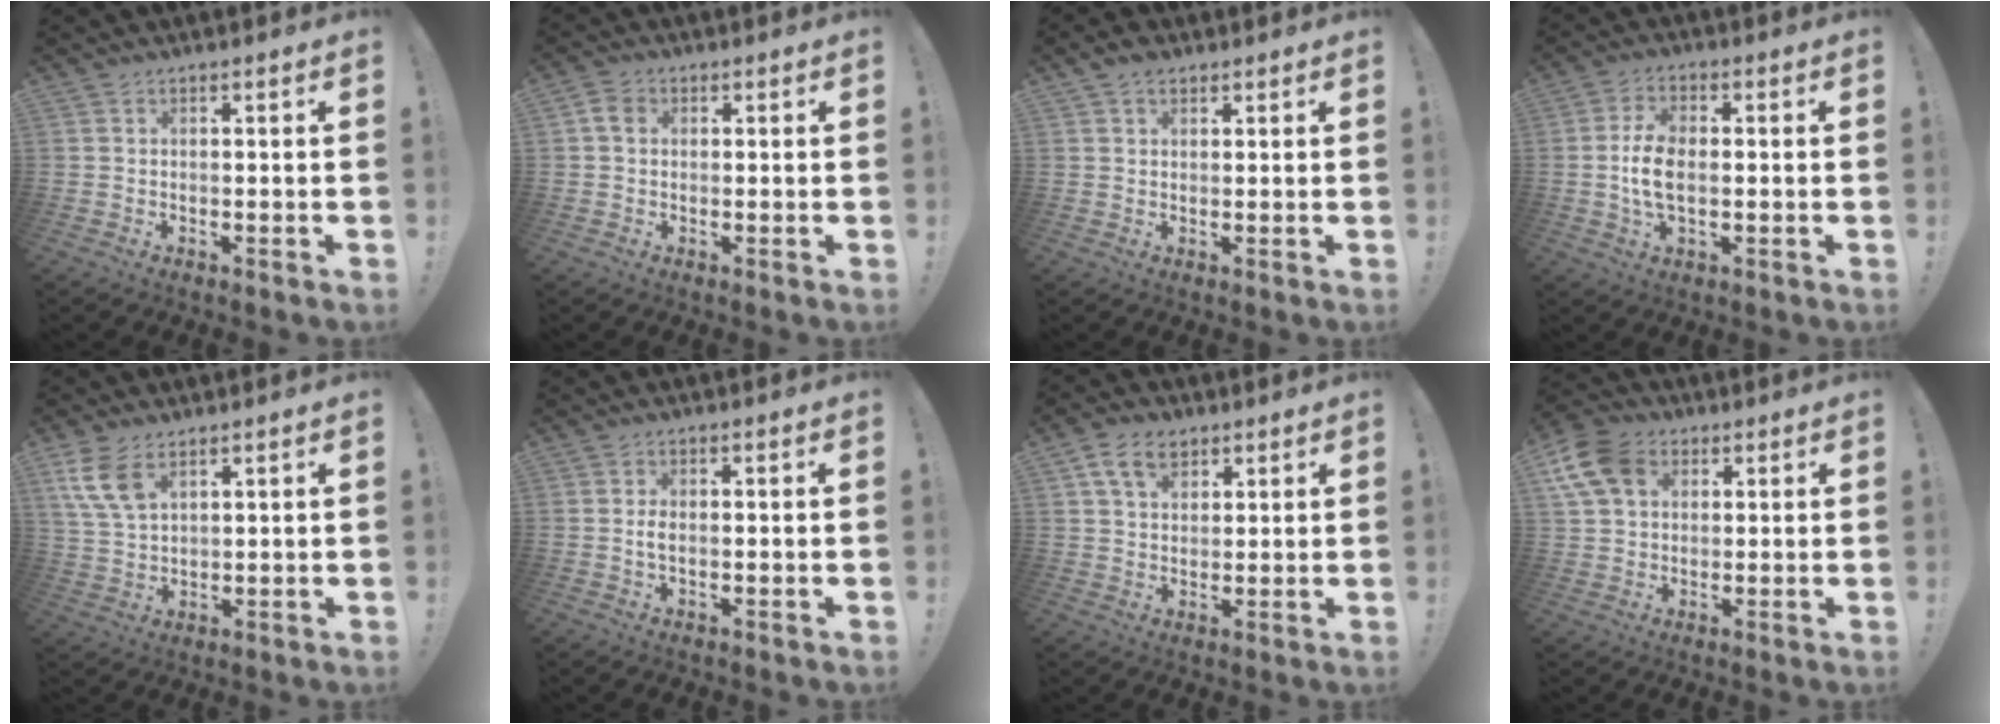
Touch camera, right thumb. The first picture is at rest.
{"total": 4.1, "force": [1.0, 3.2, 2.4], "torque": [-0.034, 0.005, 0.019]}
{"total": 3.5, "force": [2.2, 2.2, 1.6], "torque": [-0.020, -0.007, 0.041]}
{"total": 8.4, "force": [-0.5, 4.9, 6.8], "torque": [-0.119, -0.004, -0.013]}
{"total": 8.8, "force": [4.8, 4.8, 5.6], "torque": [-0.113, -0.018, 0.092]}
{"total": 2.1, "force": [-0.2, 1.0, 1.8], "torque": [-0.034, -0.002, -0.008]}
{"total": 8.9, "force": [4.7, 6.0, 4.6], "torque": [-0.073, -0.007, 0.091]}
{"total": 12.0, "force": [4.5, 8.8, 6.8], "torque": [-0.131, -0.007, 0.091]}